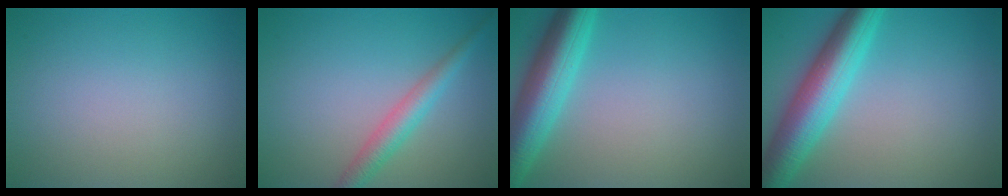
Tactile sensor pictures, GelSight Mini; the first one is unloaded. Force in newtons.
{"total": 2.9, "press": 2.9, "slide": 0.1}
{"total": 7.0, "press": 6.9, "slide": 0.4}
{"total": 7.4, "press": 7.4, "slide": 0.2}